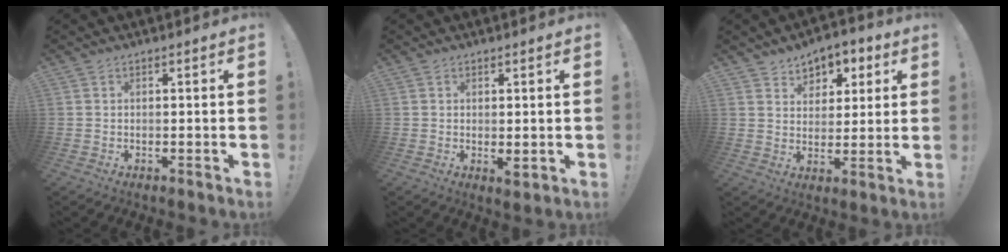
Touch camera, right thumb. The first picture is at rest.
{"total": 1.9, "force": [0.5, 0.9, 1.6], "torque": [-0.019, -0.004, 0.010]}
{"total": 6.4, "force": [3.4, 5.4, 1.1], "torque": [-0.001, -0.028, 0.063]}